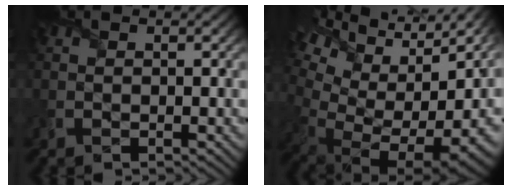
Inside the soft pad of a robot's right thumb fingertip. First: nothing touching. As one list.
[{"total": 17.8, "force": [1.9, 11.0, 13.8], "torque": [-0.249, 0.011, 0.073]}]